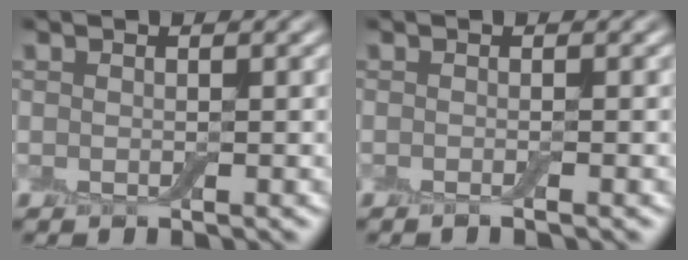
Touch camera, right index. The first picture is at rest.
{"total": 0.9, "force": [-0.4, 0.1, 0.8], "torque": [-0.007, -0.004, -0.010]}